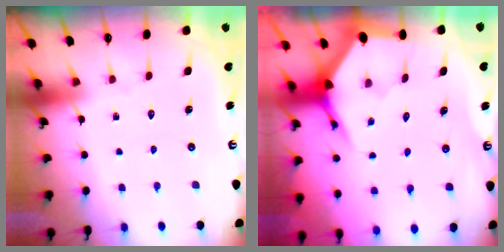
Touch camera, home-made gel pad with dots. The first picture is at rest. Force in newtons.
{"total": 3.8, "press": 3.8, "slide": 0.5}